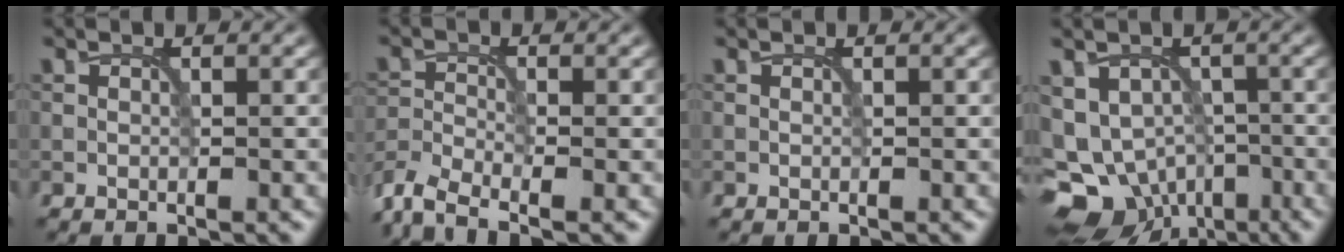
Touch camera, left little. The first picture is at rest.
{"total": 4.7, "force": [-3.8, 1.2, 2.4], "torque": [-0.054, -0.010, -0.087]}
{"total": 0.0}
{"total": 9.6, "force": [-4.8, 7.1, 4.4], "torque": [-0.067, -0.015, -0.068]}